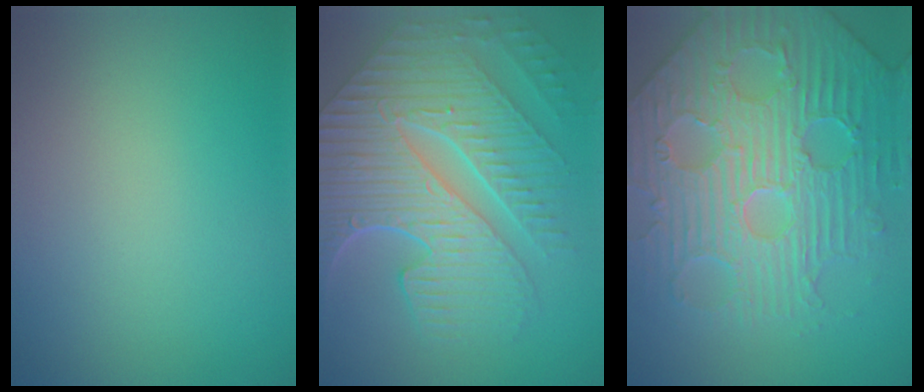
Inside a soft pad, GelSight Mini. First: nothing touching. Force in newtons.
{"total": 10.4, "press": 7.3, "slide": 7.4}
{"total": 6.9, "press": 5.9, "slide": 3.6}